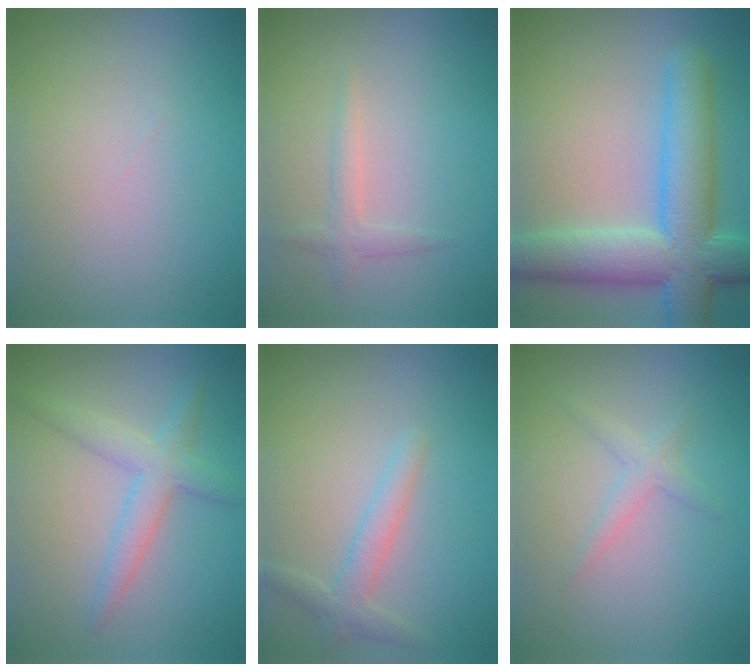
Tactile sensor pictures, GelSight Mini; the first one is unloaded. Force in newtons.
{"total": 1.4, "press": 1.4, "slide": 0.0}
{"total": 9.5, "press": 9.4, "slide": 0.4}
{"total": 3.2, "press": 3.2, "slide": 0.1}
{"total": 2.2, "press": 2.2, "slide": 0.2}
{"total": 1.4, "press": 1.4, "slide": 0.1}